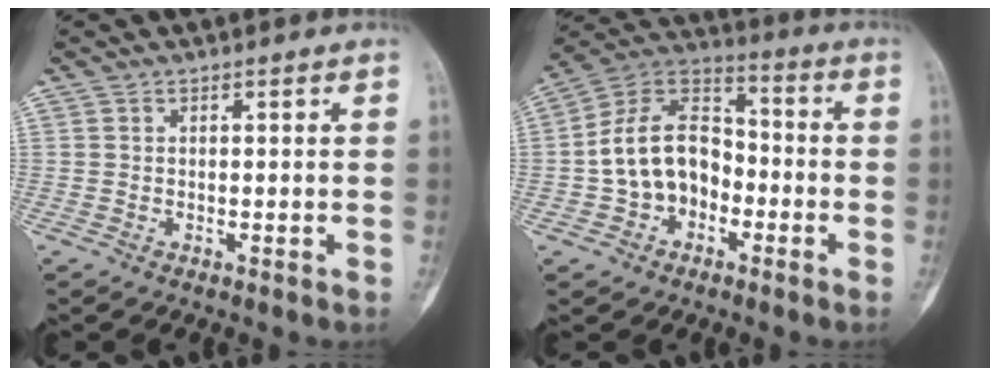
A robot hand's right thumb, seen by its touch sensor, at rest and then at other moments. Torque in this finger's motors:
{"motor_torque": [0.32, 0.32, 0.81, -0.68, 0.14]}